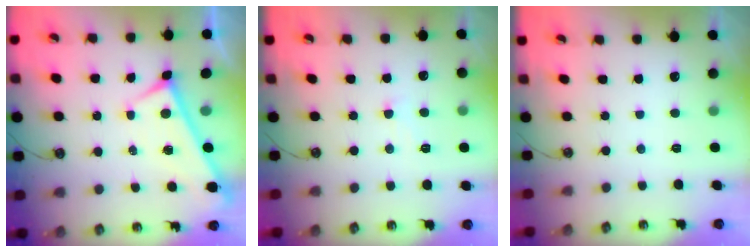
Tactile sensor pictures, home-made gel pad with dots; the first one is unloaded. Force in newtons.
{"total": 0.8, "press": 0.5, "slide": 0.6}
{"total": 0.0}